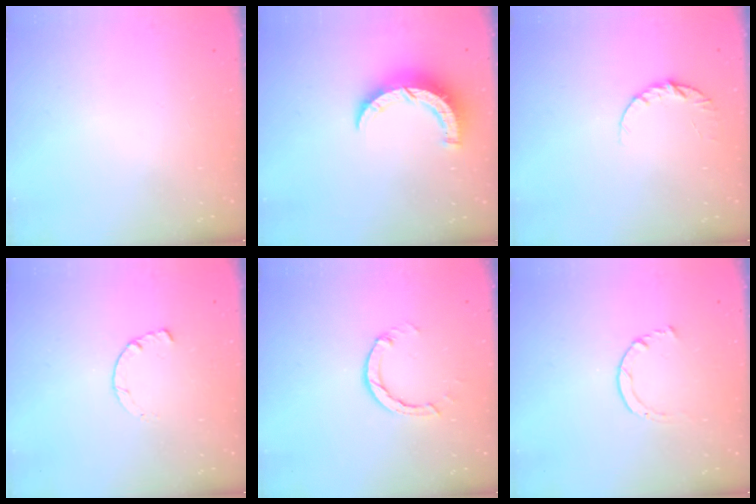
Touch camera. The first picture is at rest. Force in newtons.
{"total": 8.0, "press": 7.9, "slide": 0.7}
{"total": 6.3, "press": 6.3, "slide": 0.6}
{"total": 1.8, "press": 1.7, "slide": 0.3}
{"total": 2.7, "press": 2.7, "slide": 0.3}
{"total": 2.0, "press": 1.9, "slide": 0.3}